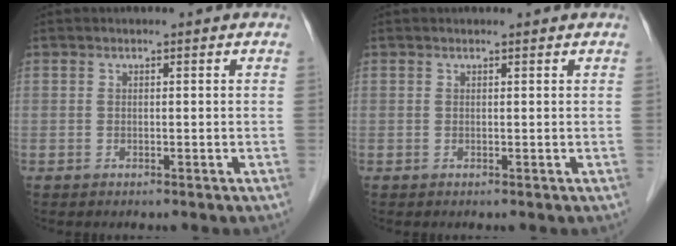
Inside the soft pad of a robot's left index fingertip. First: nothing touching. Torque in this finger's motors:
{"motor_torque": [-0.05, -0.04, -0.04, -0.01]}